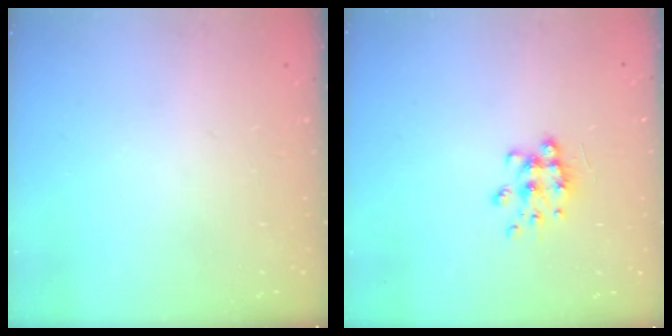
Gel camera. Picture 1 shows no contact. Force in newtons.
{"total": 8.0, "press": 8.0, "slide": 0.7}